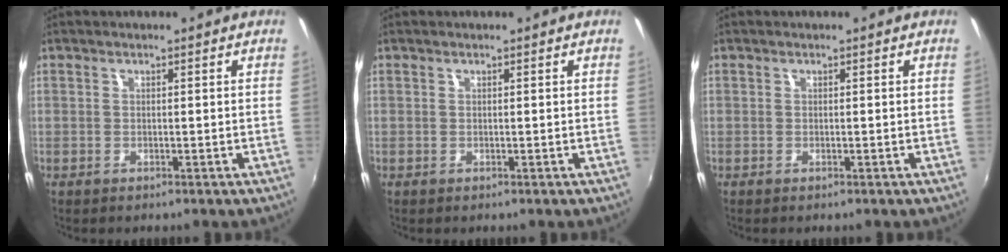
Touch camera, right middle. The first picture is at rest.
{"total": 0.0}
{"total": 0.0}